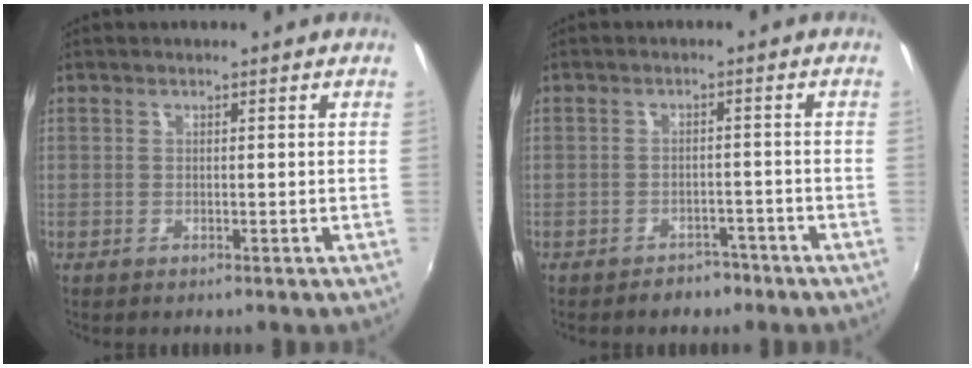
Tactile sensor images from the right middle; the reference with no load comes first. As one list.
[{"total": 4.4, "force": [-3.4, 2.6, 0.9], "torque": [-0.023, 0.005, -0.042]}]